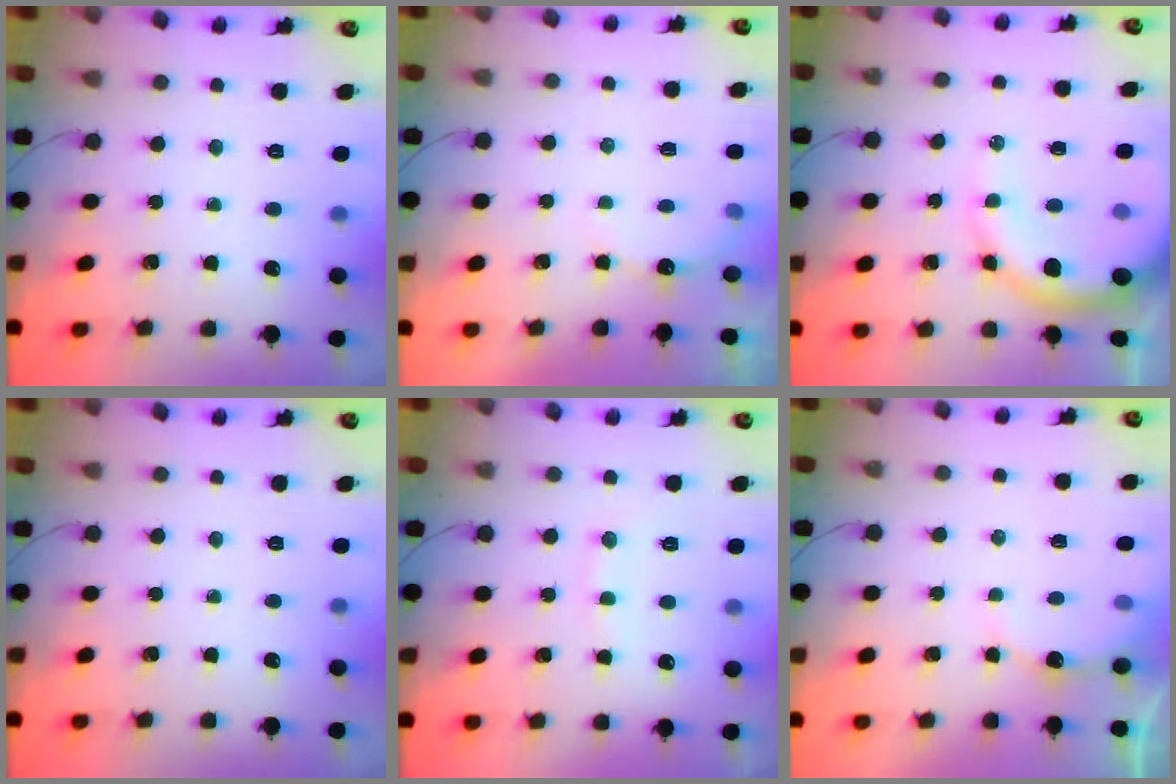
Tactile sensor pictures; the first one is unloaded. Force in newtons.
{"total": 5.1, "press": 5.0, "slide": 1.1}
{"total": 12.3, "press": 12.1, "slide": 2.2}
{"total": 0.0}
{"total": 6.7, "press": 6.6, "slide": 1.2}
{"total": 7.1, "press": 6.9, "slide": 1.2}